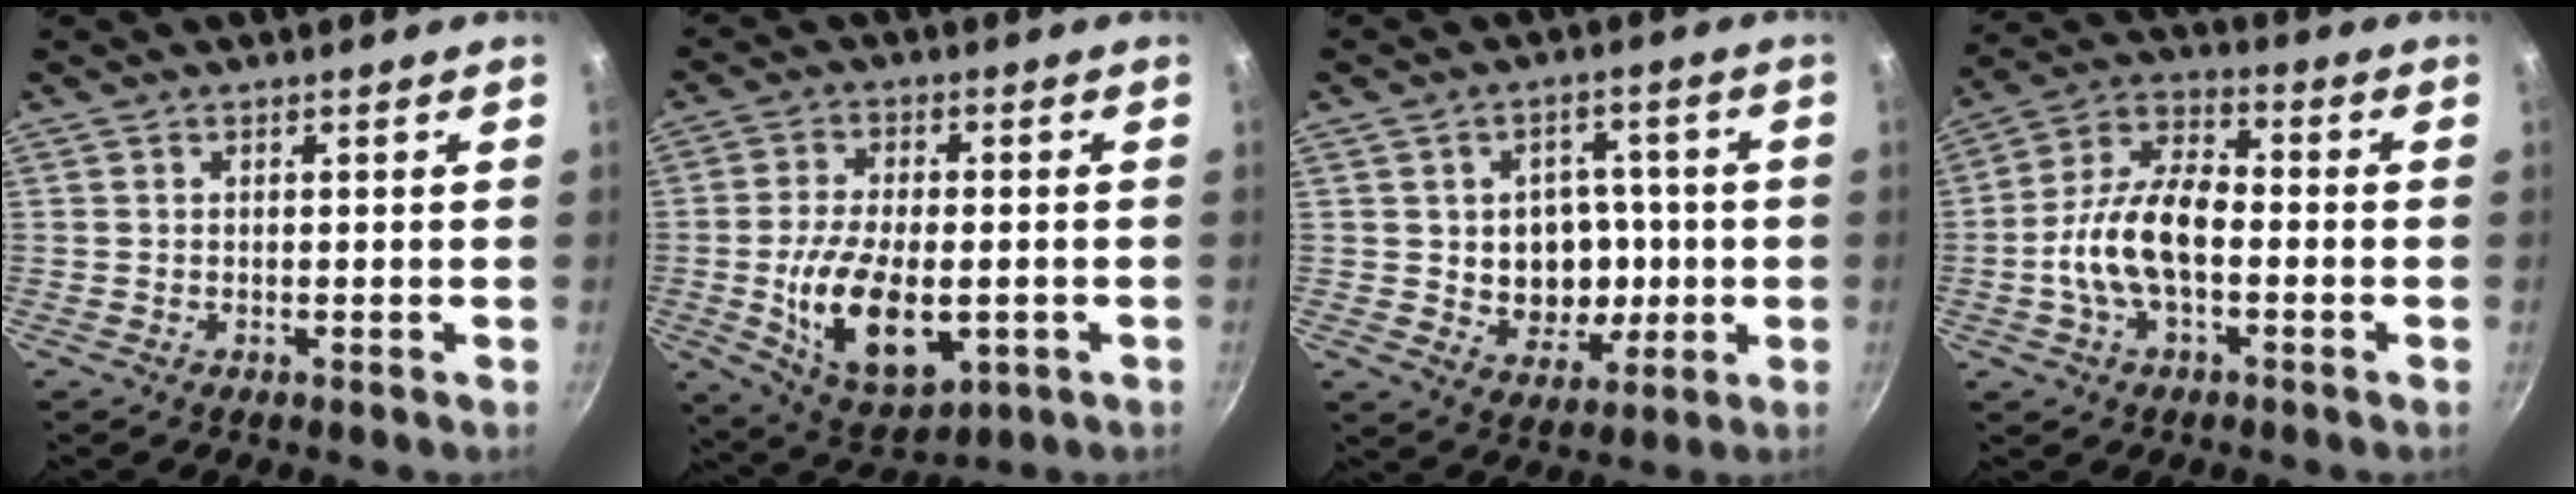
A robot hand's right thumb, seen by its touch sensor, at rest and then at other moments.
{"total": 15.8, "force": [-3.0, 8.5, 13.0], "torque": [-0.218, 0.003, -0.038]}
{"total": 11.3, "force": [-0.4, 9.4, 6.1], "torque": [-0.042, 0.005, 0.007]}
{"total": 13.2, "force": [-2.4, 7.2, 10.8], "torque": [-0.186, 0.043, -0.057]}